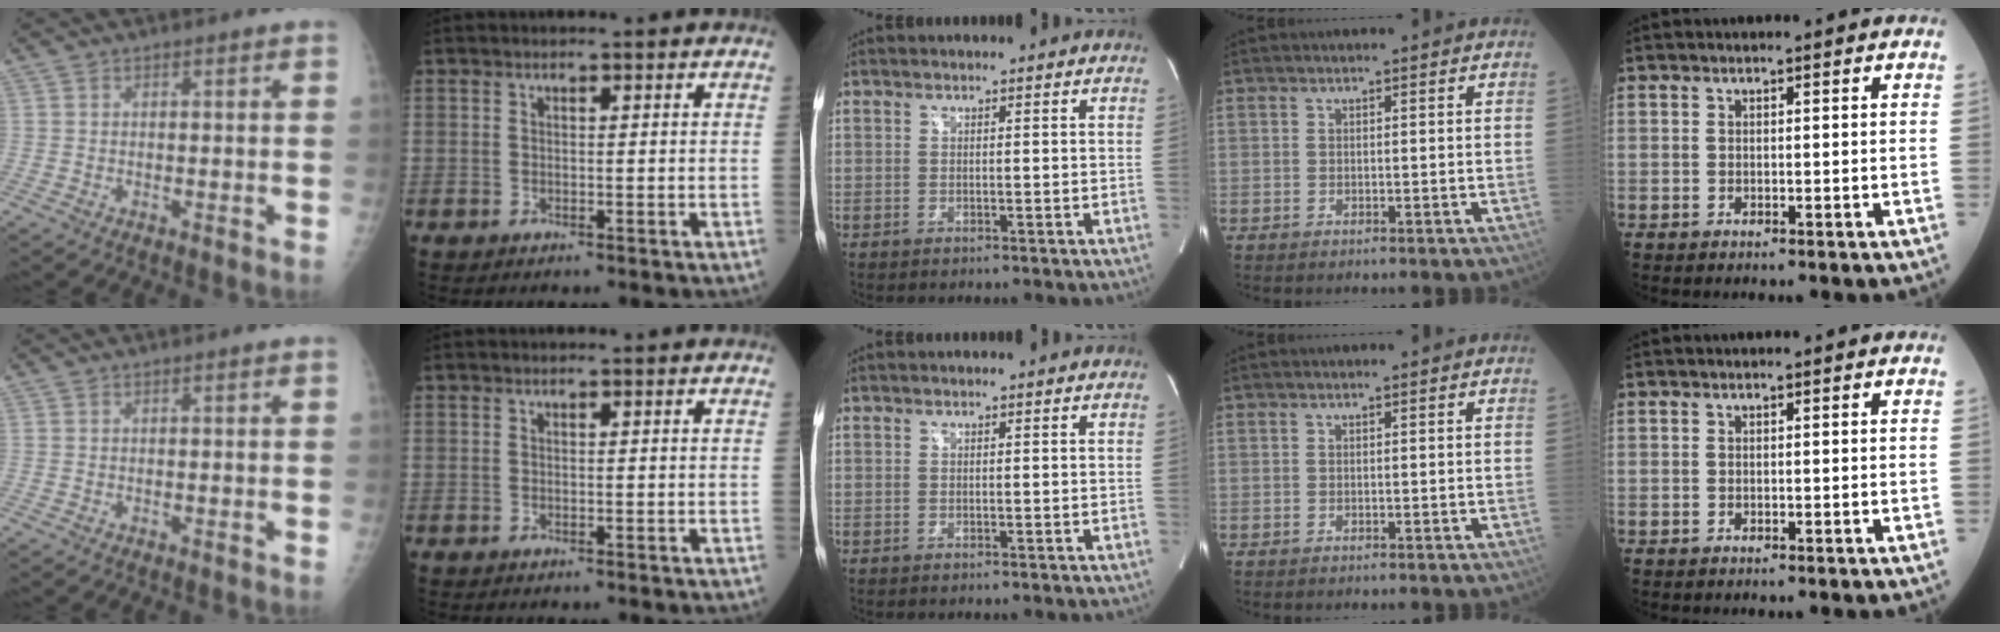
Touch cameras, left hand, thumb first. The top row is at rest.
{}